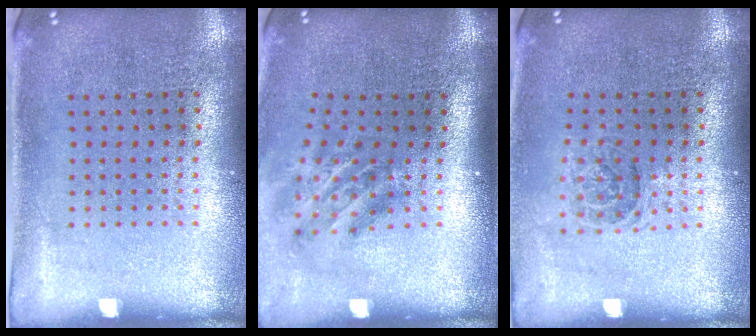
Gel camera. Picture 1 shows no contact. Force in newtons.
{"total": 1.9, "press": 1.2, "slide": 1.5}
{"total": 1.2, "press": 1.0, "slide": 0.6}